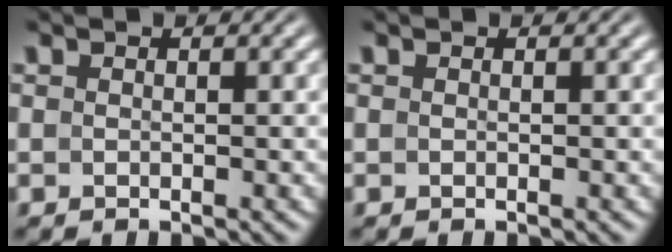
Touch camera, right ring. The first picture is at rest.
{"total": 0.0}